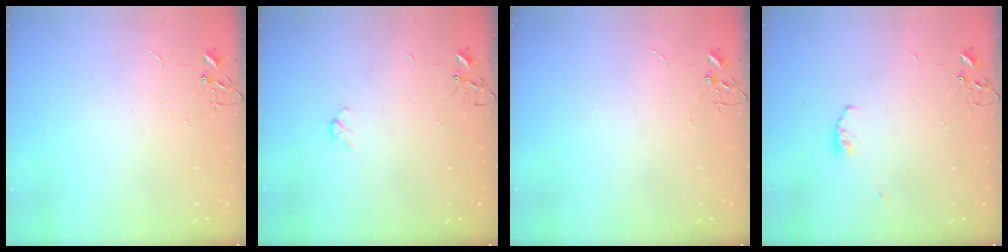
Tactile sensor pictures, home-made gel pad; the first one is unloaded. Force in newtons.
{"total": 3.5, "press": 3.5, "slide": 0.7}
{"total": 0.0}
{"total": 3.6, "press": 3.5, "slide": 0.8}